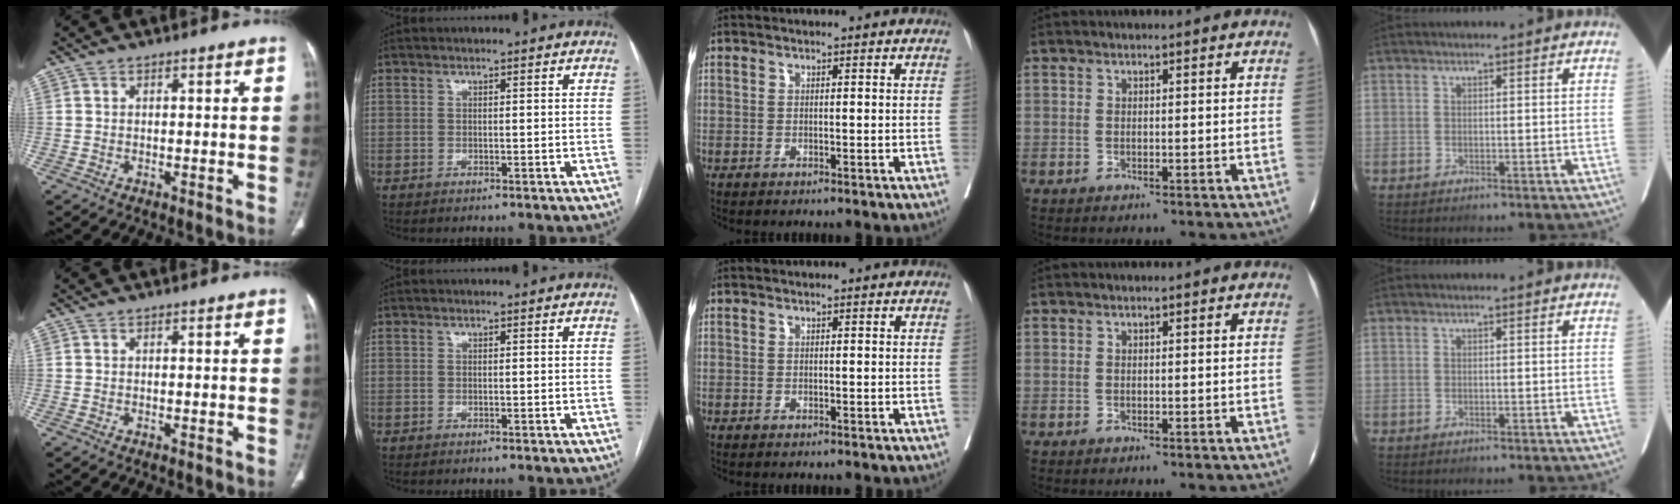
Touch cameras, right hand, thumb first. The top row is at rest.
{}